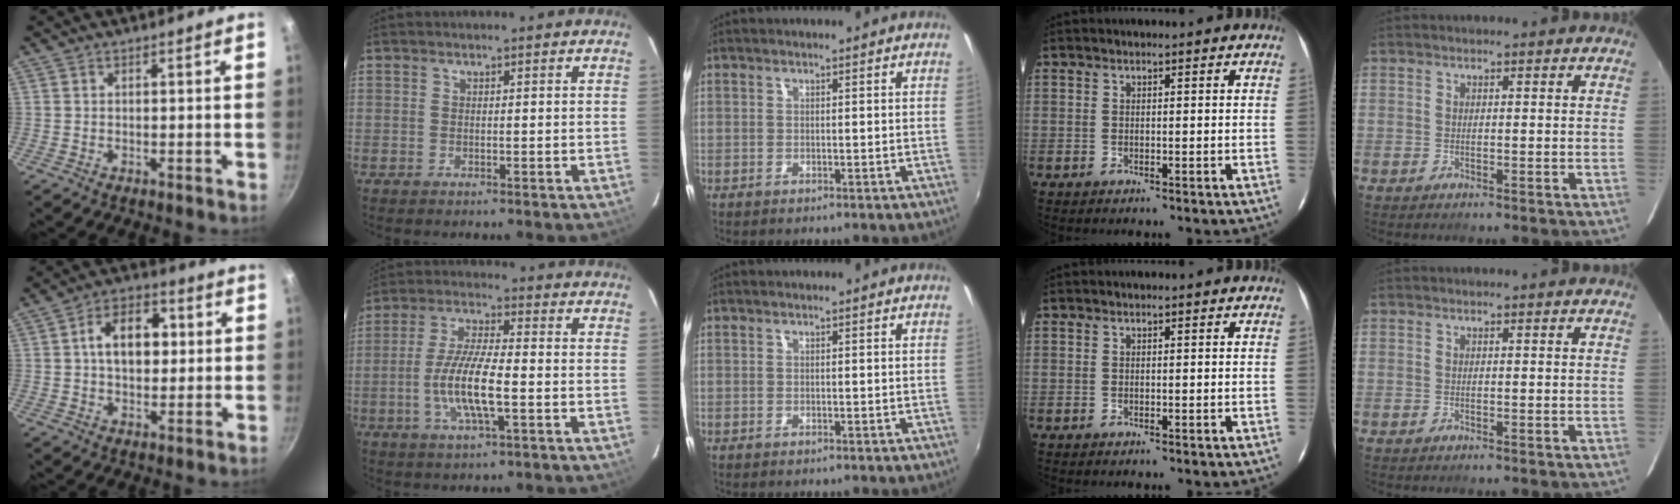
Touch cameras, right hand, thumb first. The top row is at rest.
{"thumb": {"total": 11.0, "force": [1.5, 7.4, 8.0], "torque": [-0.091, 0.016, 0.013]}, "index": {"total": 10.5, "force": [-2.8, 2.1, 10.0], "torque": [-0.200, -0.003, -0.056]}}